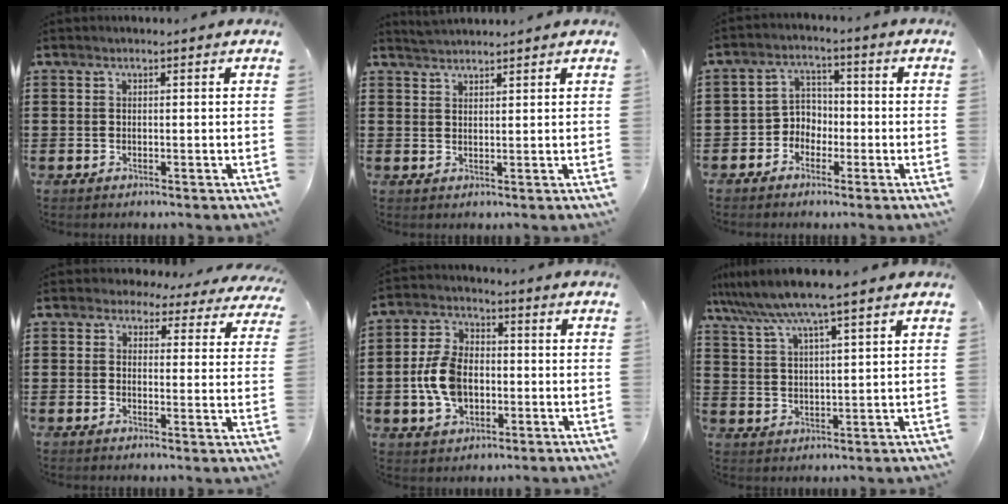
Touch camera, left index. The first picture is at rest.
{"total": 2.0, "force": [2.0, -0.1, 0.0], "torque": [-0.004, 0.003, 0.039]}
{"total": 4.0, "force": [-2.3, 3.2, 0.9], "torque": [-0.029, 0.011, -0.050]}
{"total": 2.9, "force": [2.4, 1.4, 0.6], "torque": [-0.018, -0.012, 0.041]}
{"total": 8.5, "force": [-1.3, 5.8, 6.2], "torque": [-0.153, 0.005, -0.029]}
{"total": 7.0, "force": [5.7, 0.0, 4.2], "torque": [-0.098, -0.021, 0.097]}